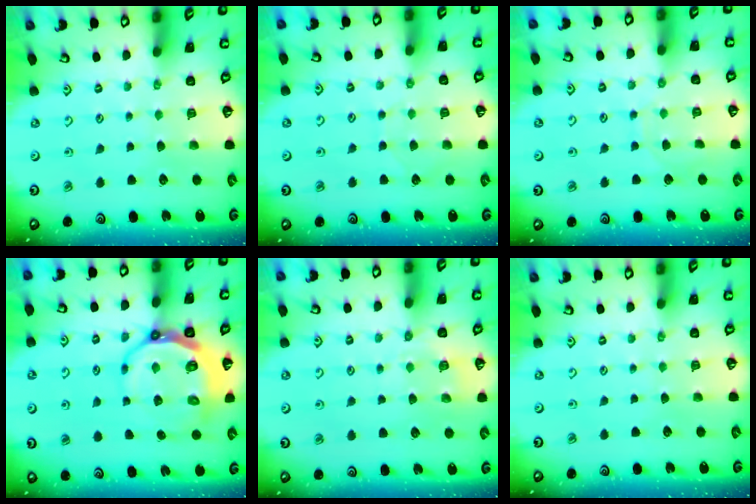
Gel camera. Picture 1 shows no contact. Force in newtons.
{"total": 5.7, "press": 5.7, "slide": 0.5}
{"total": 5.3, "press": 5.2, "slide": 0.6}
{"total": 11.4, "press": 10.8, "slide": 3.7}
{"total": 5.7, "press": 5.5, "slide": 1.4}
{"total": 0.0}